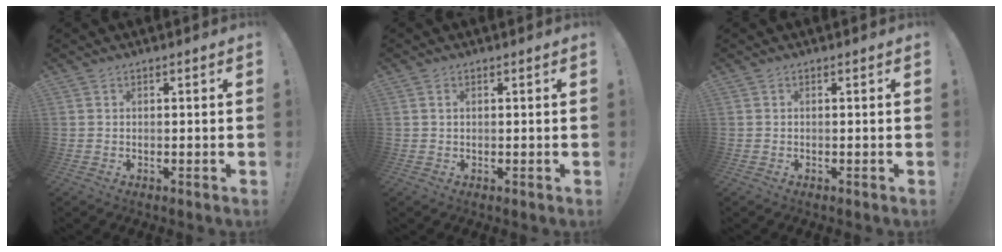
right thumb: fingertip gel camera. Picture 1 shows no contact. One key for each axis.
{"total": 0.8, "fx": 0.4, "fy": 0.5, "fz": 0.6, "tx": -0.009, "ty": 0.000, "tz": 0.006}
{"total": 0.0}